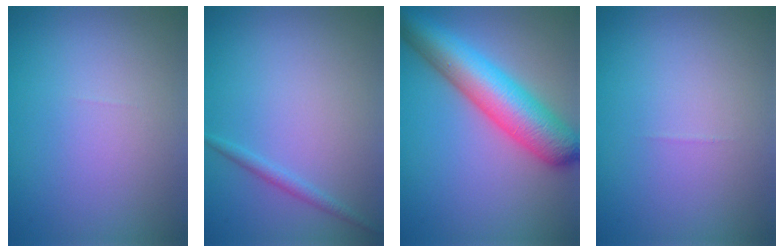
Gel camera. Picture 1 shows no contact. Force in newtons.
{"total": 1.1, "press": 1.1, "slide": 0.1}
{"total": 8.7, "press": 8.7, "slide": 0.4}
{"total": 0.0}